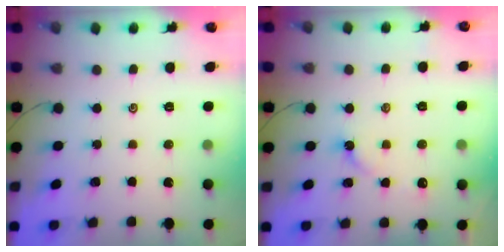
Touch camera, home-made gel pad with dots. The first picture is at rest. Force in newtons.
{"total": 2.2, "press": 2.2, "slide": 0.4}